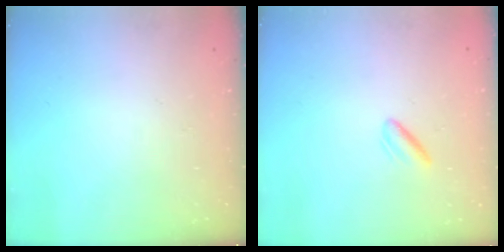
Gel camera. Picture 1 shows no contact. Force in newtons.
{"total": 3.0, "press": 2.7, "slide": 1.3}